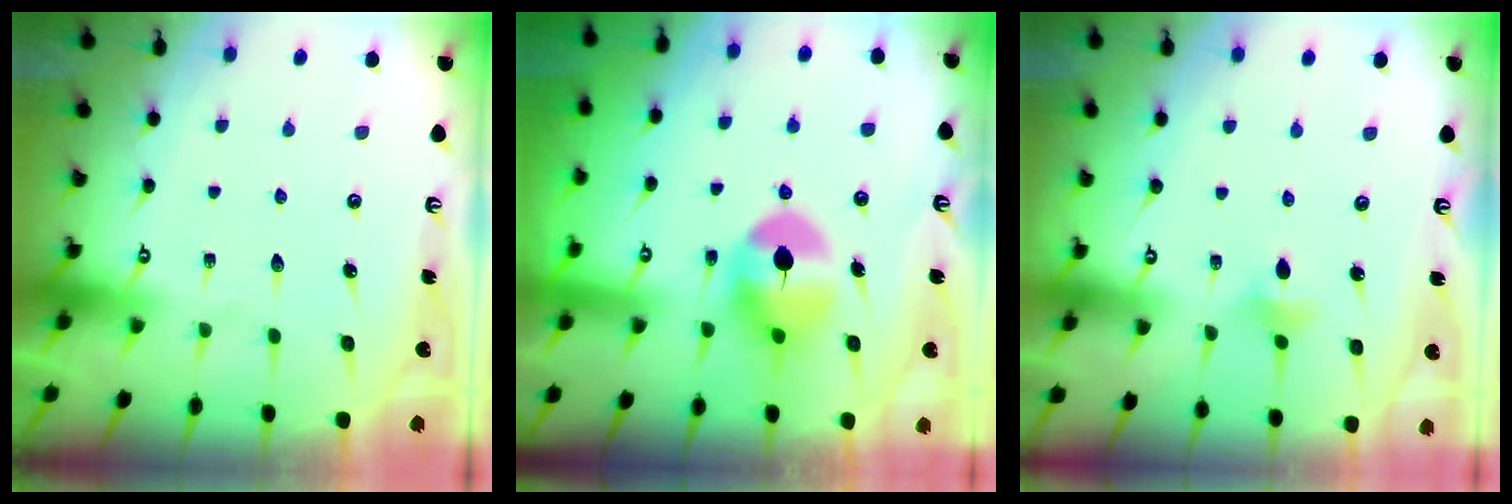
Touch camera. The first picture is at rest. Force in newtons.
{"total": 9.3, "press": 9.3, "slide": 0.4}
{"total": 3.4, "press": 3.4, "slide": 0.7}